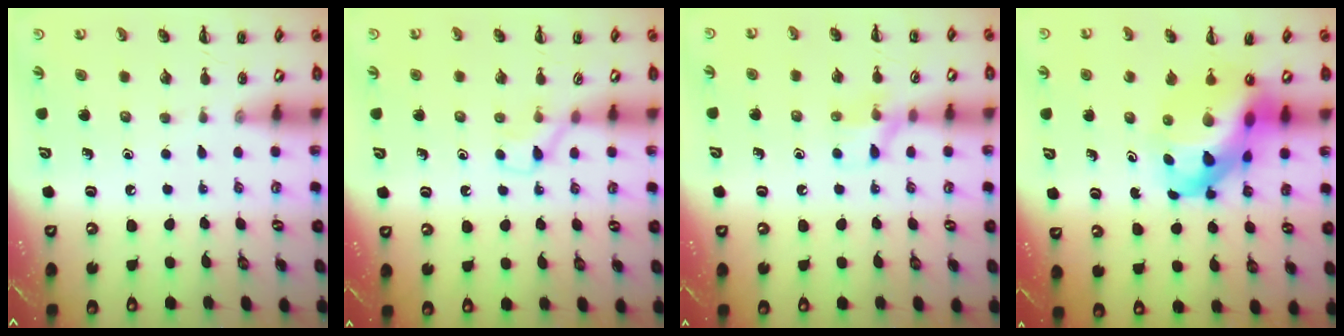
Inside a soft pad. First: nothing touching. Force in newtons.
{"total": 3.3, "press": 3.1, "slide": 1.2}
{"total": 7.4, "press": 7.4, "slide": 0.8}
{"total": 13.2, "press": 12.8, "slide": 3.5}